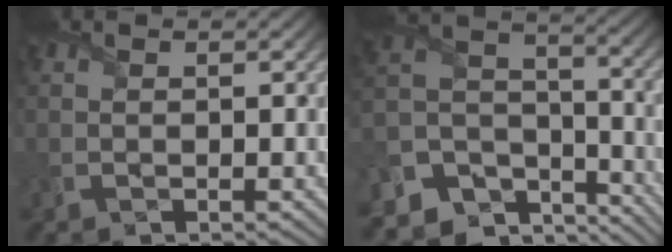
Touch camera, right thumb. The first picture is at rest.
{"total": 11.2, "force": [-7.9, 6.5, 4.3], "torque": [-0.119, -0.017, -0.142]}